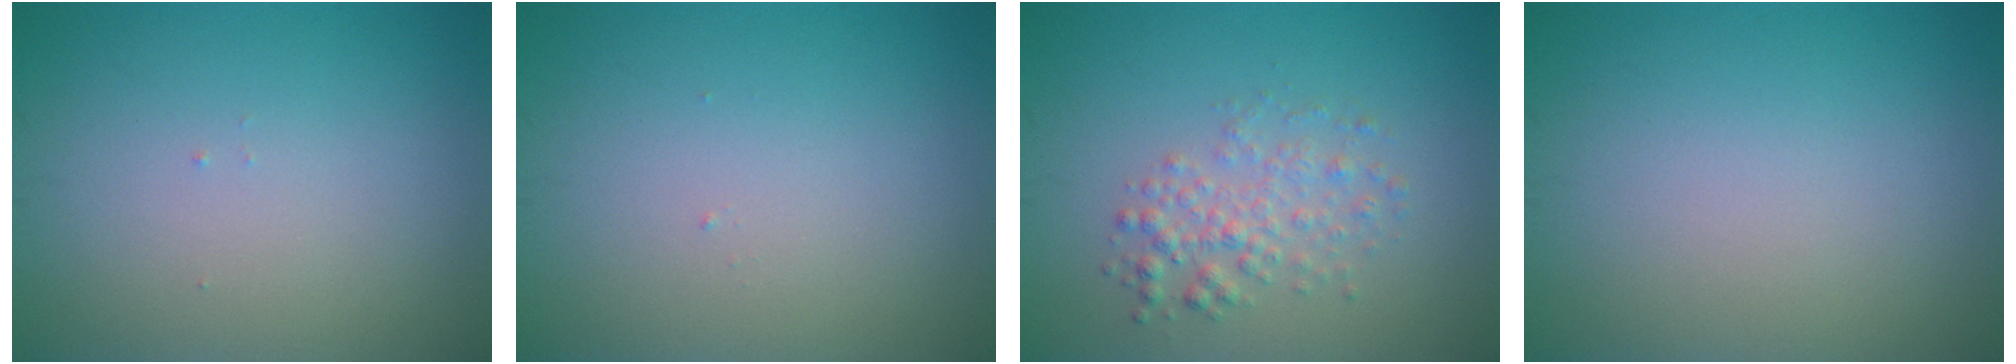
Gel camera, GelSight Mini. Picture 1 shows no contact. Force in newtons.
{"total": 0.0}
{"total": 2.5, "press": 2.5, "slide": 0.0}
{"total": 0.0}